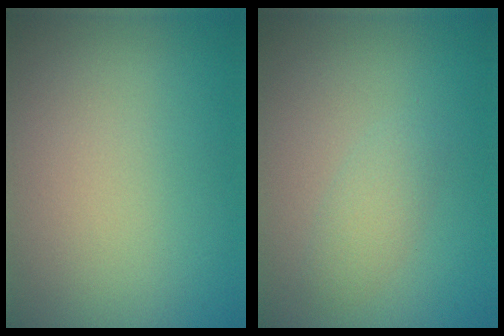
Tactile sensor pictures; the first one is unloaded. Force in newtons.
{"total": 1.6, "press": 1.6, "slide": 0.1}